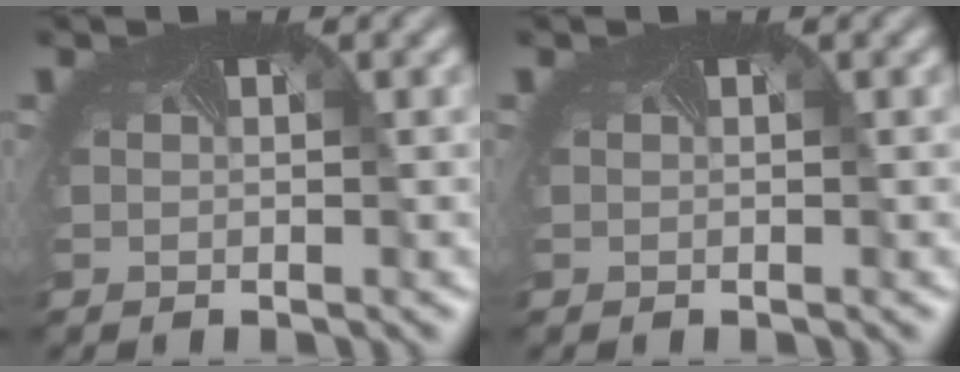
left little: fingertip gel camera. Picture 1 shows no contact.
{"total": 0.0}